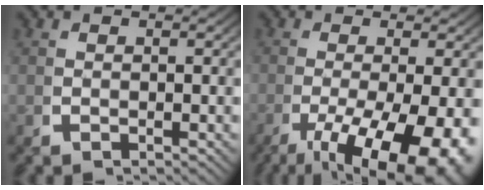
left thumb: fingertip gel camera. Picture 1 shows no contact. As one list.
[{"total": 11.3, "force": [-4.2, 5.8, 8.8], "torque": [-0.155, -0.047, -0.042]}]